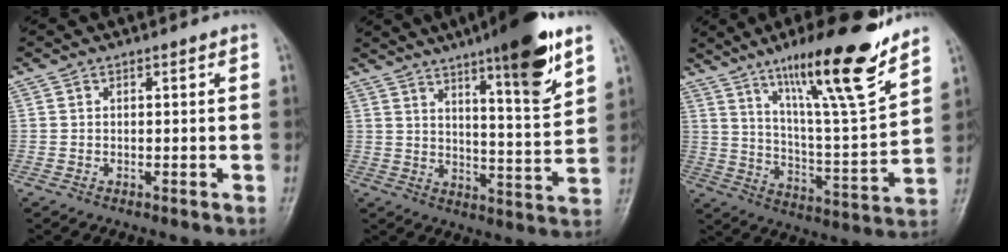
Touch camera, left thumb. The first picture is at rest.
{"total": 15.9, "force": [9.8, 2.5, 12.3], "torque": [-0.168, -0.056, 0.150]}
{"total": 20.5, "force": [14.2, 2.4, 14.6], "torque": [-0.207, -0.080, 0.234]}